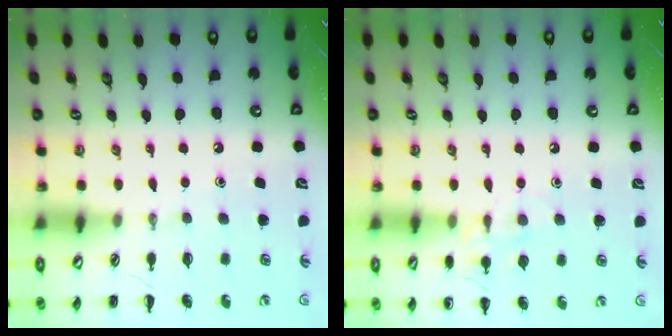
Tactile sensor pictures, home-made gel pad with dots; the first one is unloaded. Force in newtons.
{"total": 8.4, "press": 8.3, "slide": 1.6}